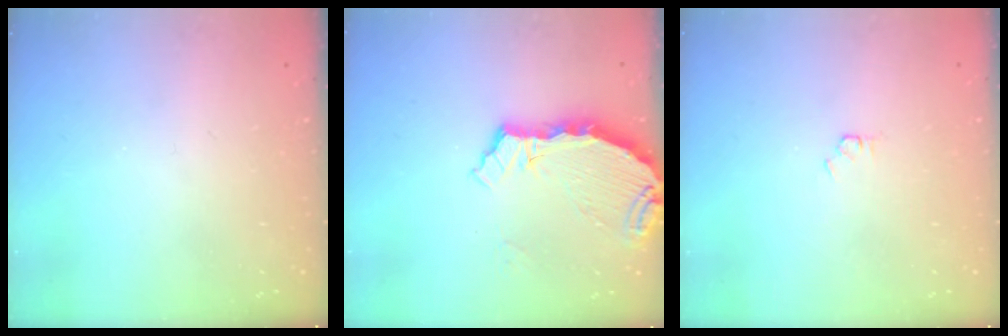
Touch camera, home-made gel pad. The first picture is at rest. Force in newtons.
{"total": 6.1, "press": 5.5, "slide": 2.7}
{"total": 1.5, "press": 1.5, "slide": 0.2}